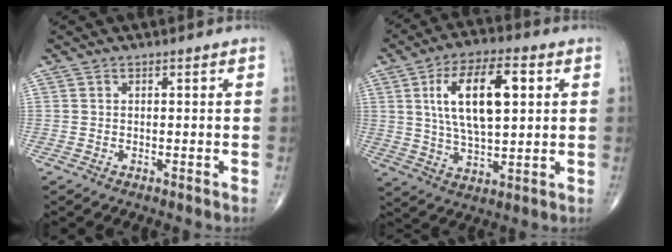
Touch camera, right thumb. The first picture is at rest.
{"total": 15.9, "force": [3.9, 6.9, 13.8], "torque": [-0.233, 0.000, 0.070]}